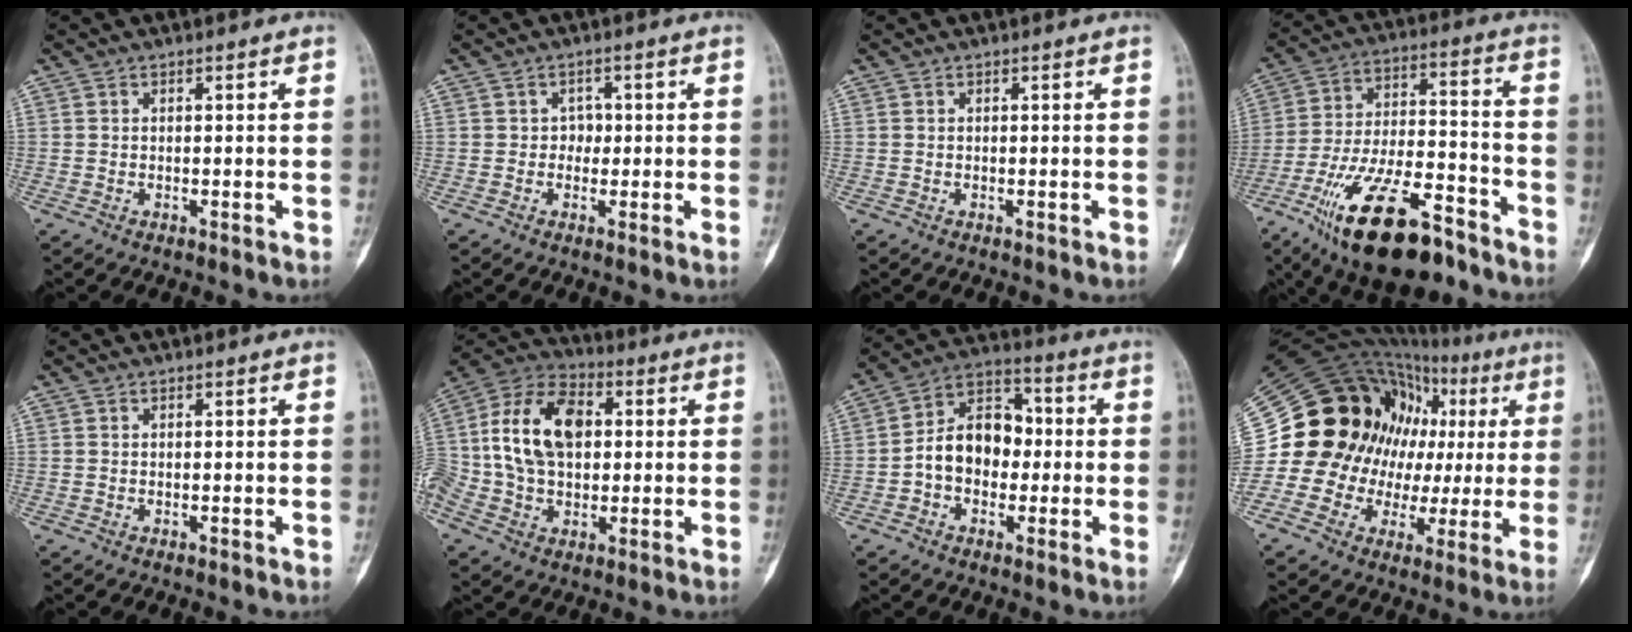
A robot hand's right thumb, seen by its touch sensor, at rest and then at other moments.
{"total": 2.0, "force": [0.0, 1.7, 1.0], "torque": [0.002, 0.006, -0.007]}
{"total": 0.0}
{"total": 21.6, "force": [-13.6, 8.2, 14.7], "torque": [-0.275, 0.066, -0.234]}
{"total": 0.0}
{"total": 20.3, "force": [2.2, 13.8, 14.8], "torque": [-0.295, 0.024, 0.036]}
{"total": 12.0, "force": [-0.9, 8.7, 8.3], "torque": [-0.110, 0.040, -0.028]}
{"total": 27.9, "force": [3.3, 21.6, 17.3], "torque": [-0.246, 0.080, 0.064]}